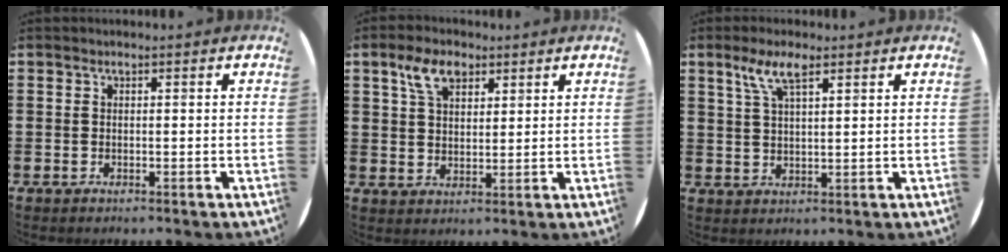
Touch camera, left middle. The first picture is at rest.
{"total": 5.4, "force": [3.3, 3.0, 3.1], "torque": [-0.063, 0.007, 0.060]}
{"total": 4.9, "force": [3.1, 1.4, 3.6], "torque": [-0.080, 0.008, 0.054]}